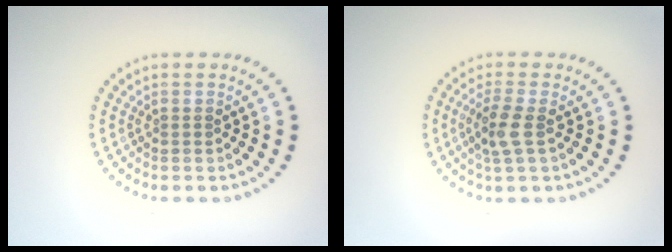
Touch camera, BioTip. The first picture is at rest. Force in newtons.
{"total": 2.6, "press": 2.4, "slide": 1.2}